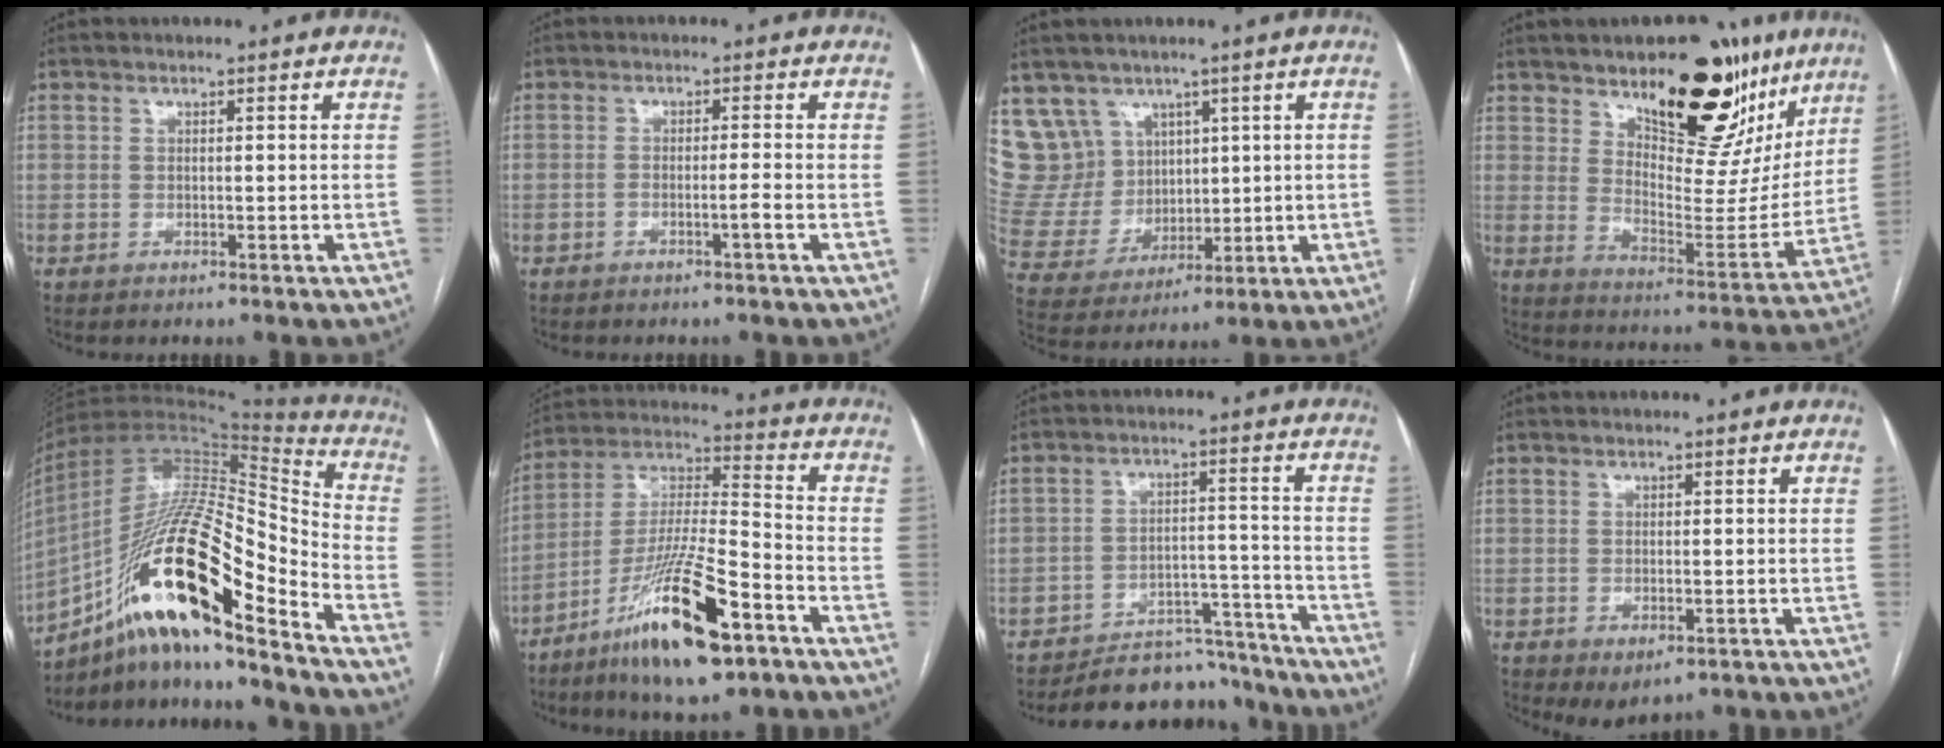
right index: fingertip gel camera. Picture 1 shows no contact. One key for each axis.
{"total": 1.8, "fx": -1.0, "fy": -0.3, "fz": 1.4, "tx": -0.027, "ty": 0.003, "tz": -0.019}
{"total": 10.6, "fx": 6.7, "fy": 8.2, "fz": 0.9, "tx": -0.037, "ty": 0.046, "tz": 0.151}
{"total": 21.5, "fx": 14.4, "fy": 9.0, "fz": 13.2, "tx": -0.166, "ty": -0.023, "tz": 0.212}
{"total": 24.0, "fx": -13.3, "fy": 4.1, "fz": 19.5, "tx": -0.353, "ty": 0.000, "tz": -0.230}
{"total": 17.8, "fx": -10.0, "fy": 2.7, "fz": 14.4, "tx": -0.292, "ty": -0.026, "tz": -0.177}
{"total": 12.3, "fx": -11.7, "fy": 3.8, "fz": 0.7, "tx": 0.016, "ty": 0.036, "tz": -0.167}
{"total": 3.1, "fx": -1.5, "fy": 1.6, "fz": 2.2, "tx": -0.030, "ty": -0.005, "tz": -0.008}